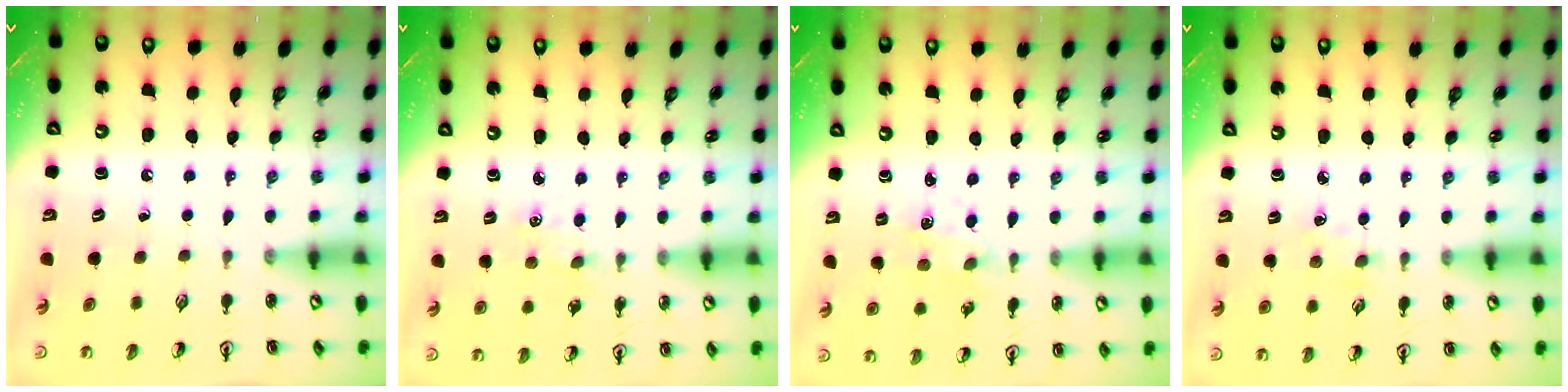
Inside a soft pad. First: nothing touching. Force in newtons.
{"total": 1.2, "press": 1.2, "slide": 0.2}
{"total": 1.5, "press": 1.5, "slide": 0.3}
{"total": 2.2, "press": 2.2, "slide": 0.4}